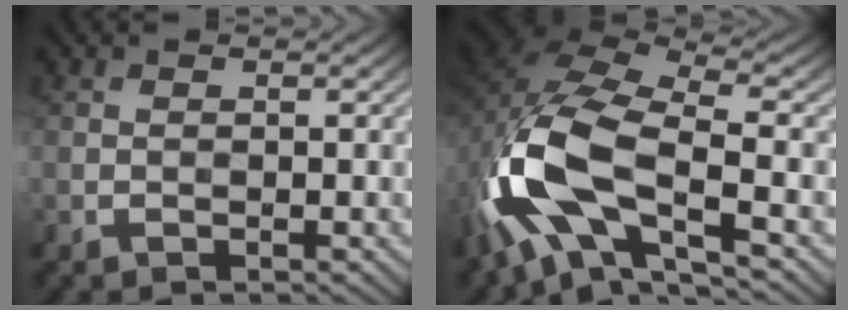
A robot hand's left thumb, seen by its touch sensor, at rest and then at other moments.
{"total": 15.1, "force": [-5.1, 7.2, 12.3], "torque": [-0.283, -0.023, -0.102]}